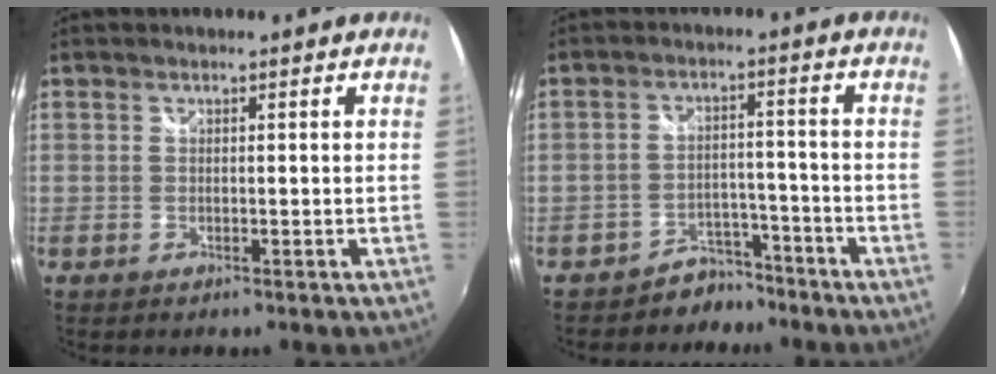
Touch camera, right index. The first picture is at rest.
{"total": 5.6, "force": [-4.6, 3.3, 0.0], "torque": [-0.005, 0.025, -0.067]}